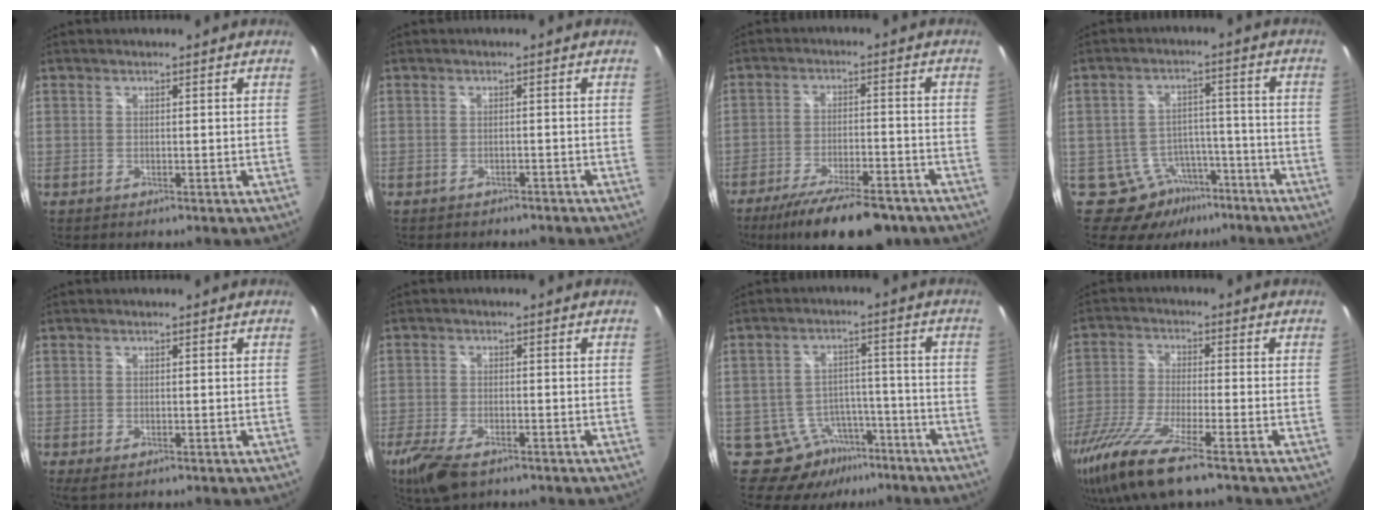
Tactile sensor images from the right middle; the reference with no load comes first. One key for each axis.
{"total": 2.2, "fx": -1.9, "fy": 0.8, "fz": 0.6, "tx": -0.013, "ty": -0.007, "tz": -0.025}
{"total": 15.7, "fx": -12.2, "fy": 4.1, "fz": 9.0, "tx": -0.172, "ty": -0.028, "tz": -0.185}
{"total": 7.3, "fx": -5.0, "fy": 5.2, "fz": 0.5, "tx": -0.007, "ty": 0.030, "tz": -0.064}
{"total": 1.4, "fx": -0.5, "fy": 0.6, "fz": 1.2, "tx": -0.021, "ty": -0.004, "tz": -0.005}
{"total": 8.6, "fx": -5.9, "fy": 3.5, "fz": 5.2, "tx": -0.133, "ty": -0.029, "tz": -0.109}
{"total": 9.0, "fx": -6.2, "fy": 6.2, "fz": 1.9, "tx": -0.034, "ty": 0.022, "tz": -0.077}
{"total": 15.4, "fx": -10.7, "fy": 2.0, "fz": 11.0, "tx": -0.234, "ty": -0.051, "tz": -0.198}